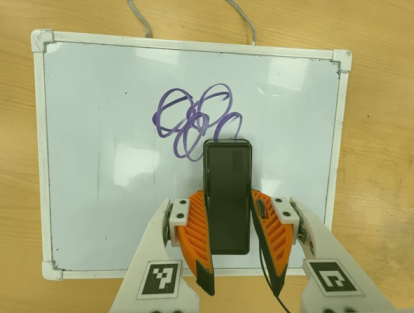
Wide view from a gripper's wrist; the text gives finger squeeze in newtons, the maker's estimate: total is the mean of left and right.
{"total": 4.5, "left": 2.9, "right": 6.0}